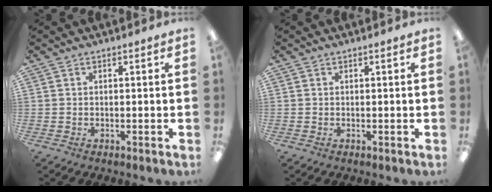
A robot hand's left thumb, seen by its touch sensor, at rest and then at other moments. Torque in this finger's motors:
{"motor_torque": [-0.02, 0.02, 0.02, 0.02, 0.00]}